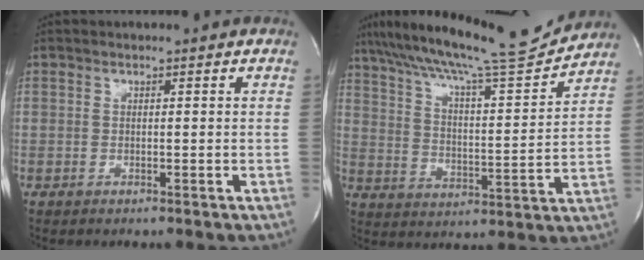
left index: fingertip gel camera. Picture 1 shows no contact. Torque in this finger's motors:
{"motor_torque": [0.22, -0.24, 0.37, 0.15]}